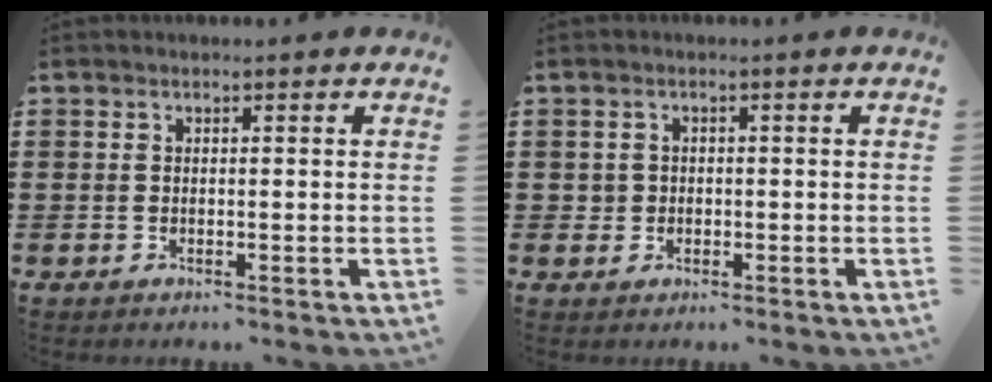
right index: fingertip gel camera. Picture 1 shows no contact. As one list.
[{"total": 1.5, "force": [-0.3, 1.4, 0.3], "torque": [-0.010, 0.006, -0.008]}]